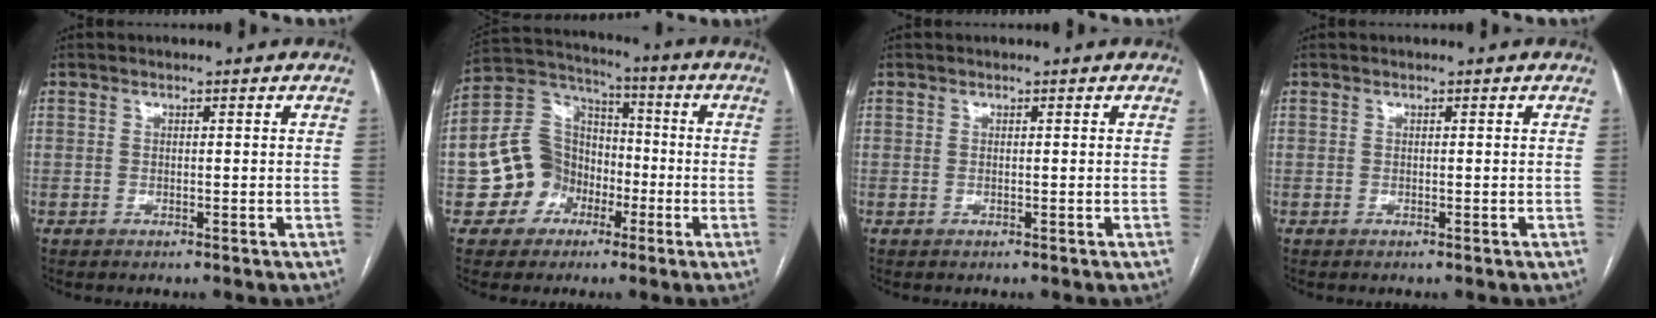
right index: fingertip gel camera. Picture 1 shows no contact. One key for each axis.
{"total": 11.1, "fx": -3.5, "fy": 9.9, "fz": 3.6, "tx": -0.078, "ty": 0.040, "tz": -0.055}
{"total": 0.0}
{"total": 0.0}